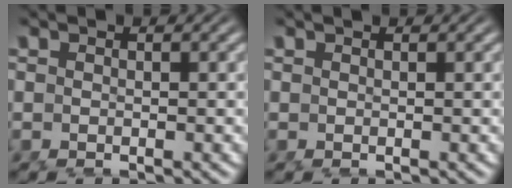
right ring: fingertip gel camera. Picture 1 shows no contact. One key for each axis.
{"total": 0.6, "fx": 0.5, "fy": -0.4, "fz": 0.0, "tx": 0.007, "ty": 0.000, "tz": 0.012}